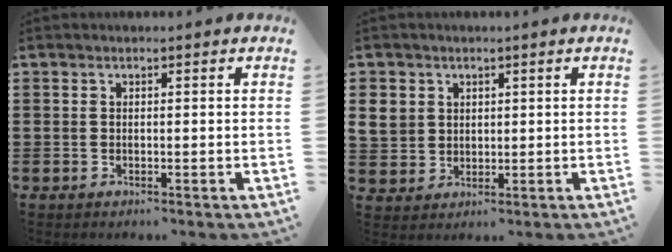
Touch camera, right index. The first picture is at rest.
{"total": 3.9, "force": [1.5, 3.5, 0.9], "torque": [-0.035, 0.010, 0.028]}